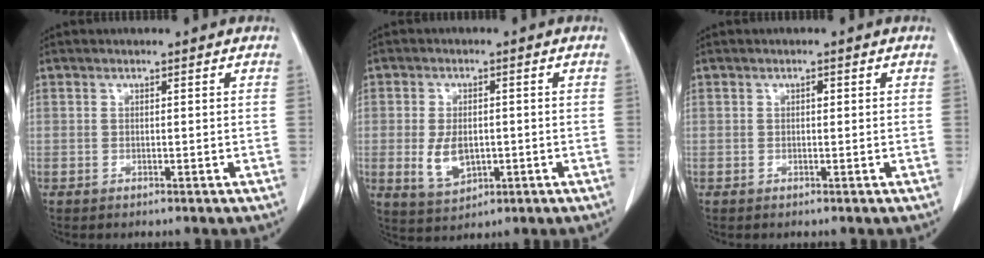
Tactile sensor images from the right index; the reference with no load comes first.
{"total": 5.8, "force": [-0.9, 3.4, 4.6], "torque": [-0.091, -0.005, -0.005]}
{"total": 0.6, "force": [0.1, 0.3, 0.5], "torque": [-0.008, 0.002, 0.001]}